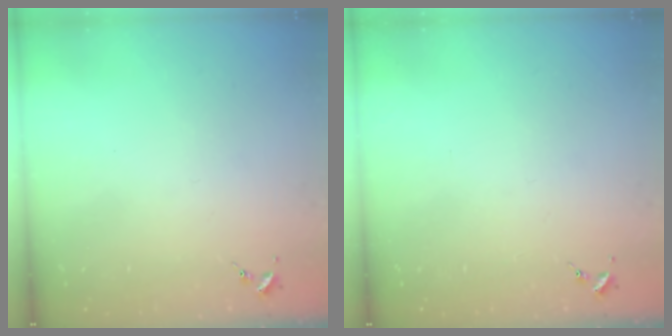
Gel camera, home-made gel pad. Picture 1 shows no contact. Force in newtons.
{"total": 0.0}